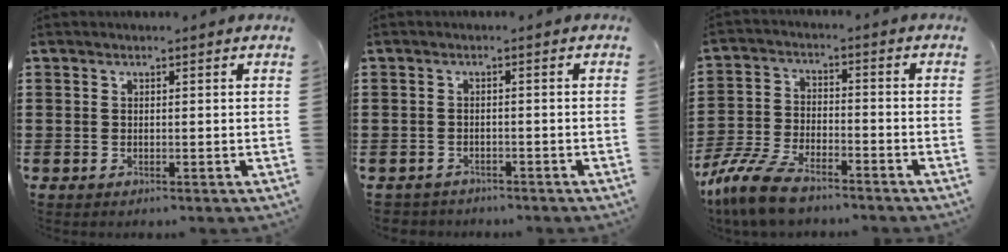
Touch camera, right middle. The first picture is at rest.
{"total": 1.6, "force": [-1.6, 0.4, -0.2], "torque": [-0.003, 0.000, -0.036]}
{"total": 8.7, "force": [-7.2, 2.4, 4.2], "torque": [-0.098, 0.010, -0.142]}